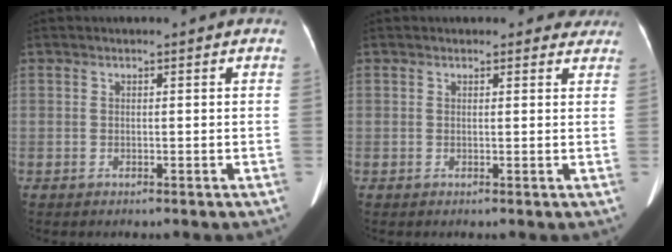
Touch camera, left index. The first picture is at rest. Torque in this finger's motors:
{"motor_torque": [0.32, -0.39, 0.08, -0.01]}